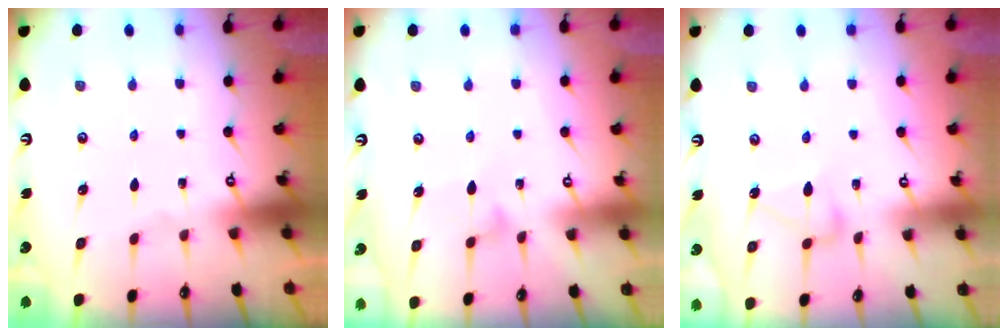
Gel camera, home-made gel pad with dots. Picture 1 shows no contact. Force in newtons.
{"total": 5.4, "press": 5.4, "slide": 0.4}
{"total": 5.3, "press": 5.3, "slide": 0.3}